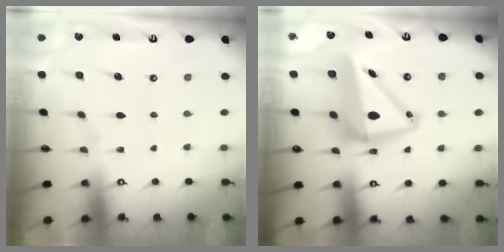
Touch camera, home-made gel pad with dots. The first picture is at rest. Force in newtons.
{"total": 11.4, "press": 11.1, "slide": 2.6}